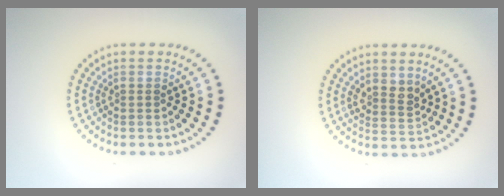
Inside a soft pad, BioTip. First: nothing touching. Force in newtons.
{"total": 2.0, "press": 1.7, "slide": 1.0}